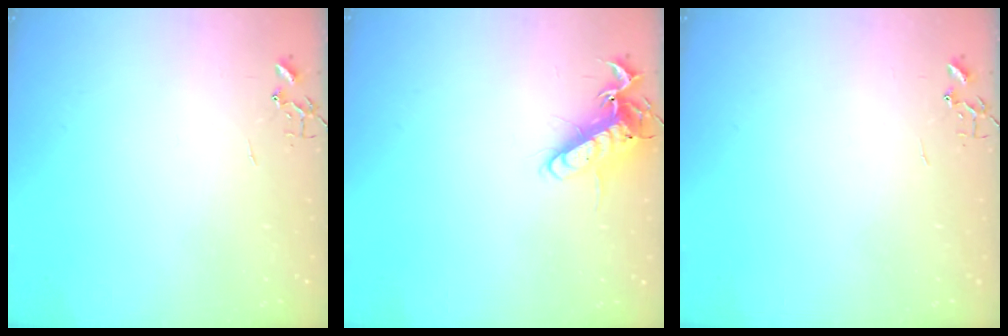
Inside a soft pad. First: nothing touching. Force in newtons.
{"total": 13.2, "press": 13.2, "slide": 1.3}
{"total": 0.0}